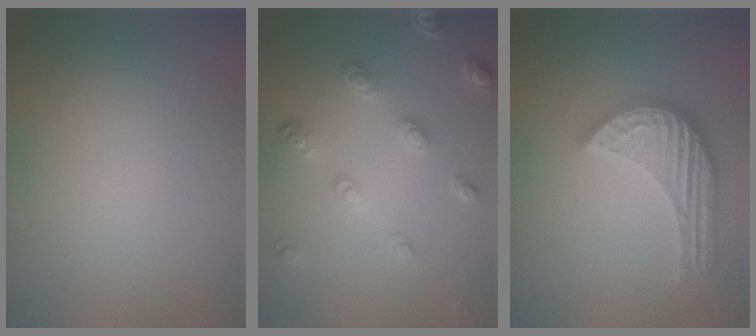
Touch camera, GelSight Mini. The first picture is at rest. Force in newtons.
{"total": 3.7, "press": 2.8, "slide": 2.3}
{"total": 5.6, "press": 5.6, "slide": 0.6}